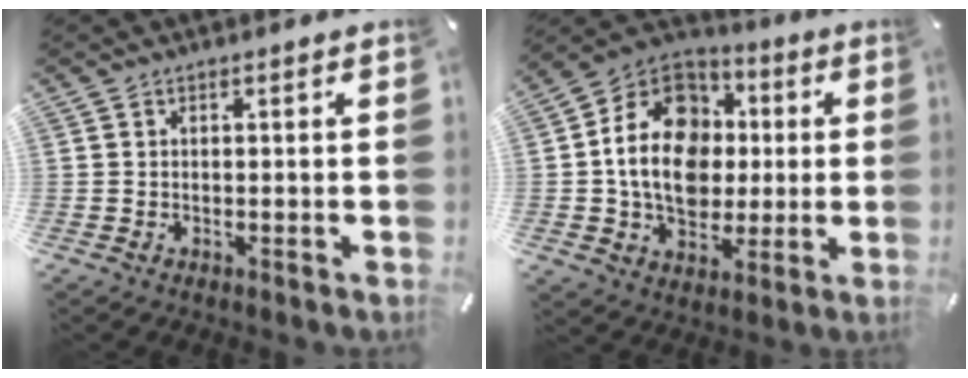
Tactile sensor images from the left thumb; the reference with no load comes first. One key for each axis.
{"total": 16.9, "fx": -0.5, "fy": 13.9, "fz": 9.7, "tx": -0.203, "ty": 0.015, "tz": -0.007}